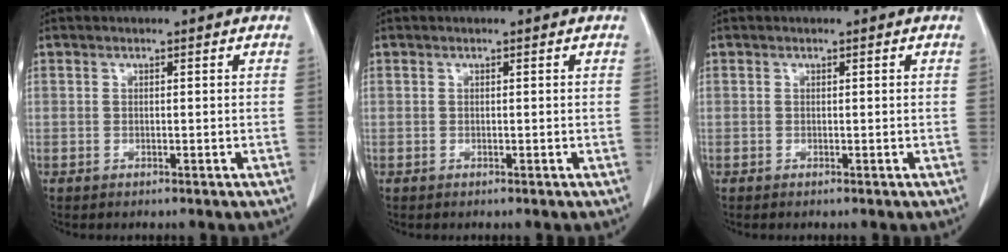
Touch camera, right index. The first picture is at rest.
{"total": 0.0}
{"total": 0.0}